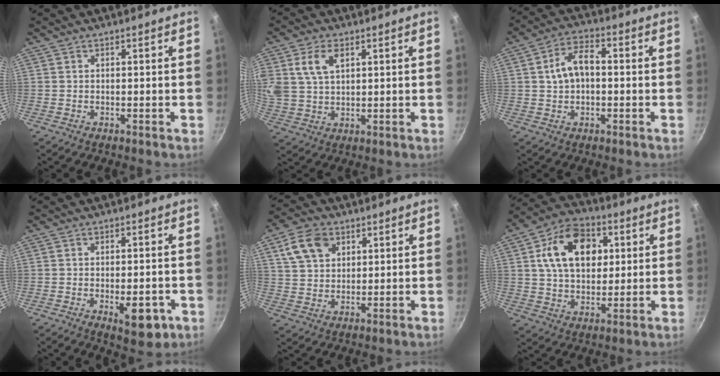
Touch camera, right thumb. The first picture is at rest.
{"total": 8.6, "force": [3.4, 5.3, 5.9], "torque": [-0.108, -0.002, 0.067]}
{"total": 7.8, "force": [0.4, 4.8, 6.1], "torque": [-0.099, 0.026, 0.001]}
{"total": 7.9, "force": [-2.7, 3.6, 6.5], "torque": [-0.062, 0.006, -0.028]}
{"total": 9.1, "force": [4.1, 6.5, 4.9], "torque": [-0.075, 0.001, 0.076]}
{"total": 16.3, "force": [4.4, 11.2, 11.0], "torque": [-0.148, 0.006, 0.064]}